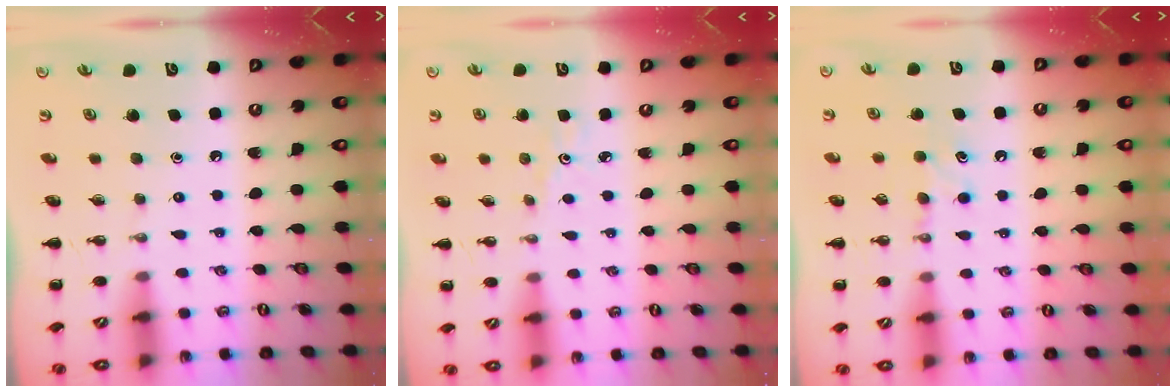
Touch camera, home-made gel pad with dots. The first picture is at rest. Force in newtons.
{"total": 2.2, "press": 2.1, "slide": 0.7}
{"total": 6.2, "press": 6.0, "slide": 1.7}